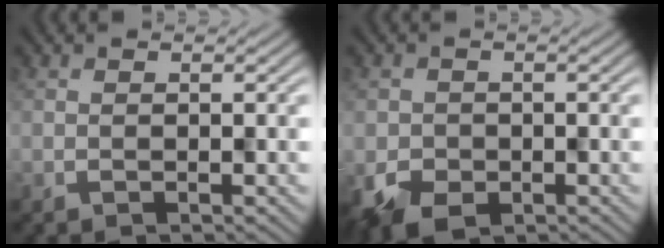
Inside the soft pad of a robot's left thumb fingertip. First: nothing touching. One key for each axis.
{"total": 5.5, "fx": -2.8, "fy": 3.9, "fz": 2.6, "tx": -0.052, "ty": -0.023, "tz": -0.044}